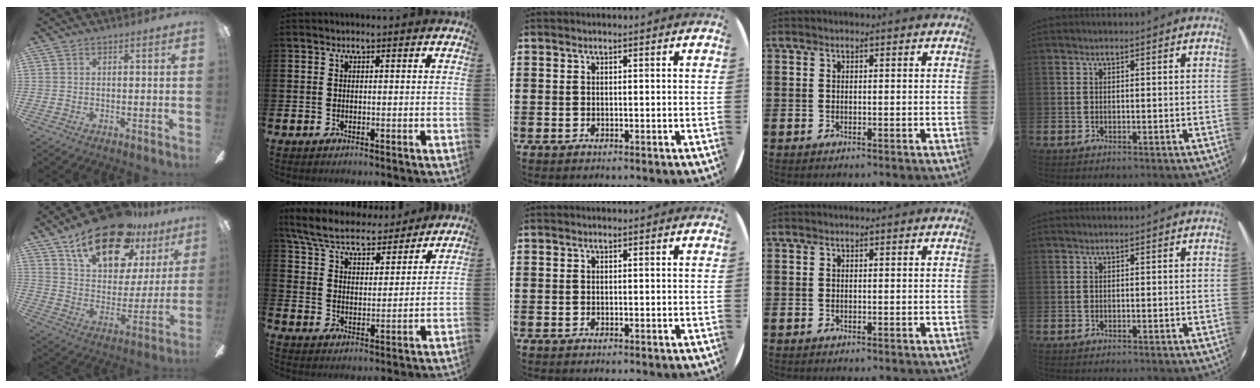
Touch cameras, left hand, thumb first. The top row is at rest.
{"thumb": {"total": 21.7, "force": [14.8, 9.9, 12.4], "torque": [-0.199, -0.086, 0.257]}, "index": {"total": 7.2, "force": [6.7, 1.8, 2.1], "torque": [-0.075, -0.038, 0.117]}}